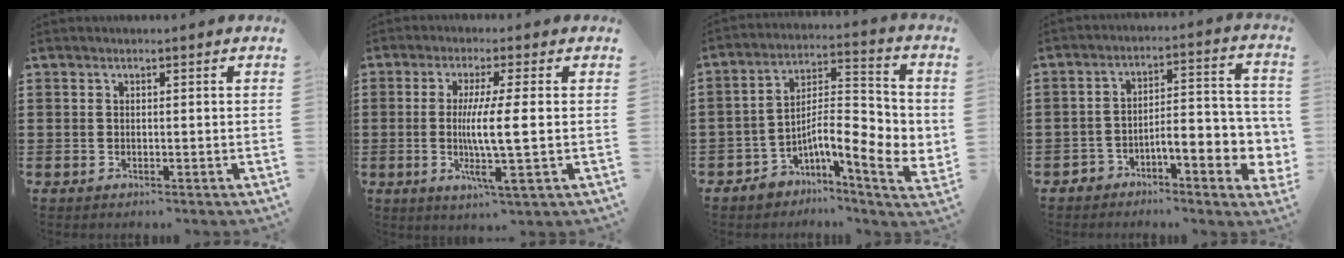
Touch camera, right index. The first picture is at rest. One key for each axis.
{"total": 7.5, "fx": -0.4, "fy": 0.0, "fz": 7.5, "tx": -0.141, "ty": -0.013, "tz": -0.012}
{"total": 8.5, "fx": -2.5, "fy": 3.0, "fz": 7.6, "tx": -0.117, "ty": -0.022, "tz": -0.046}
{"total": 6.5, "fx": -3.5, "fy": 2.3, "fz": 4.9, "tx": -0.067, "ty": -0.017, "tz": -0.069}